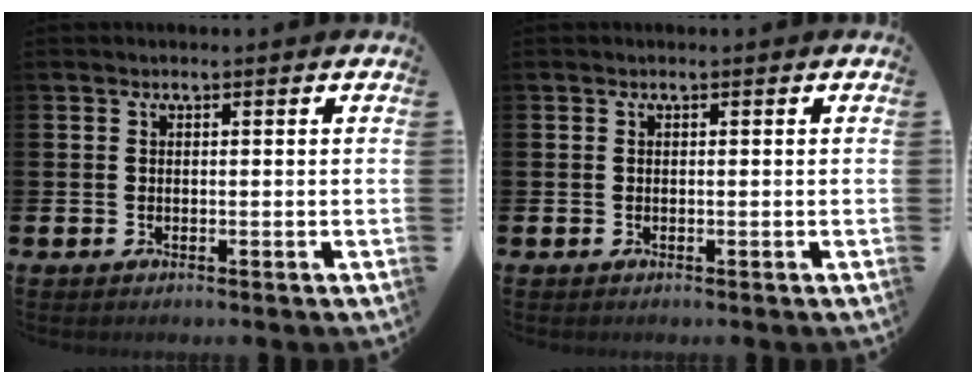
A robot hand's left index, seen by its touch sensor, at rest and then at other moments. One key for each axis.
{"total": 0.0}